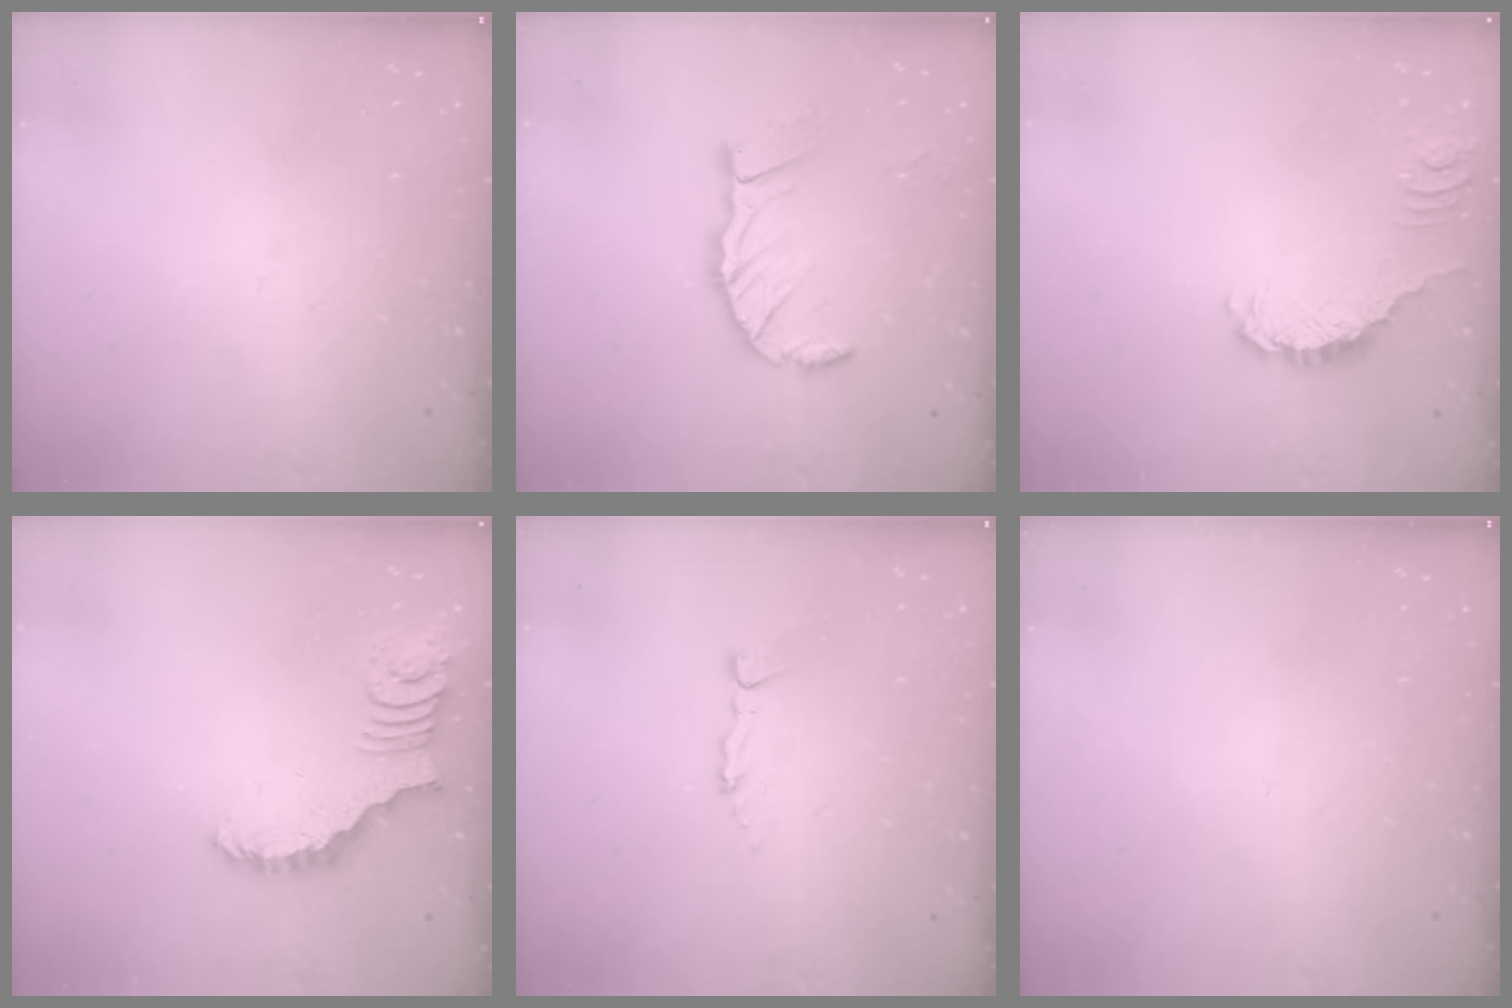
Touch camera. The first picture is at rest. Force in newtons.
{"total": 11.4, "press": 11.3, "slide": 1.3}
{"total": 0.6, "press": 0.6, "slide": 0.2}
{"total": 2.5, "press": 2.5, "slide": 0.5}
{"total": 3.0, "press": 3.0, "slide": 0.2}
{"total": 0.0}